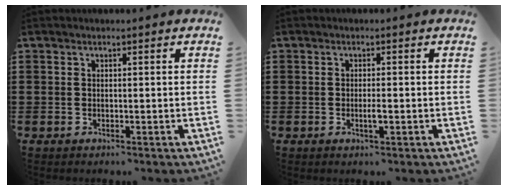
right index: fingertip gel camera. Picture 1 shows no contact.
{"total": 1.5, "force": [-0.4, 0.3, 1.4], "torque": [-0.028, -0.005, -0.006]}